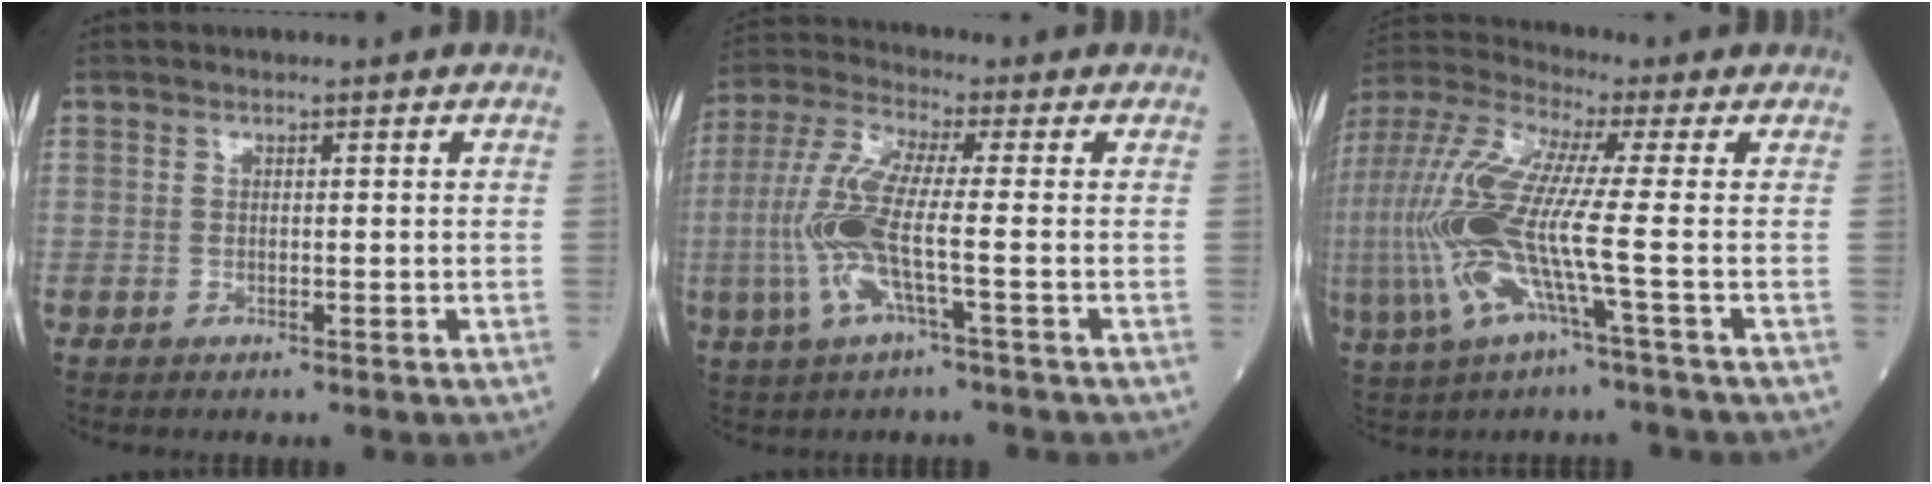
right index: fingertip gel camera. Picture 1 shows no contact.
{"total": 8.4, "force": [-1.6, 0.5, 8.2], "torque": [-0.185, 0.001, -0.038]}
{"total": 14.8, "force": [-2.4, 0.6, 14.6], "torque": [-0.336, -0.001, -0.056]}